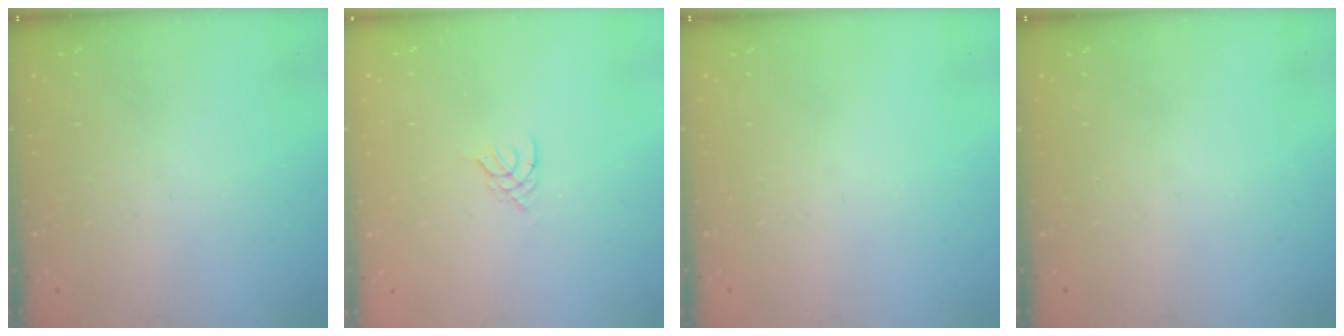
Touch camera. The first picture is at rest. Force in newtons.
{"total": 2.1, "press": 2.0, "slide": 0.4}
{"total": 0.0}
{"total": 0.0}